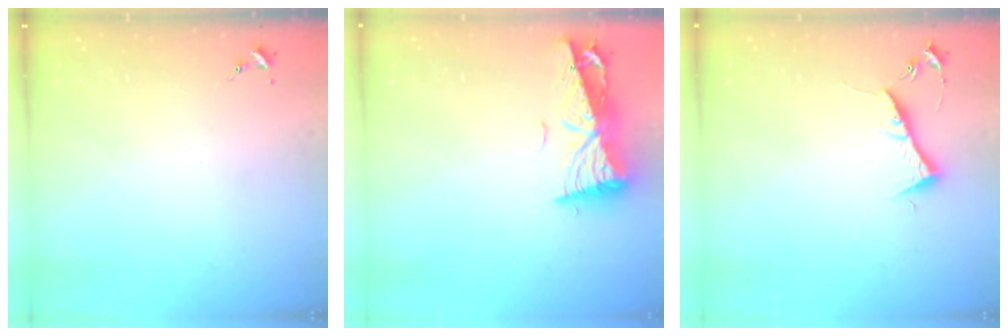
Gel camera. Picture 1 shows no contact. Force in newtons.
{"total": 10.1, "press": 10.0, "slide": 1.2}
{"total": 6.8, "press": 6.8, "slide": 0.6}